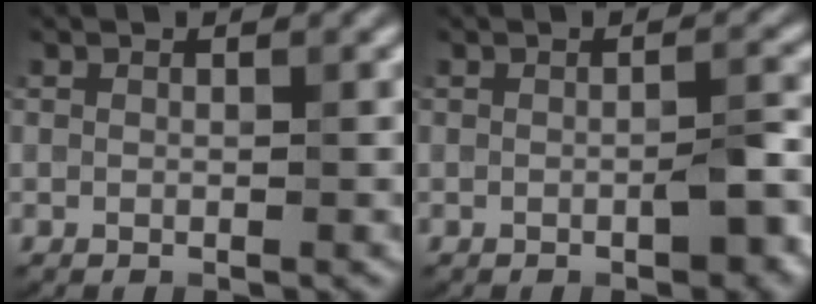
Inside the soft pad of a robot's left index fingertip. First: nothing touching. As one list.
[{"total": 2.5, "force": [-1.0, 0.7, 2.2], "torque": [-0.032, 0.002, -0.014]}]